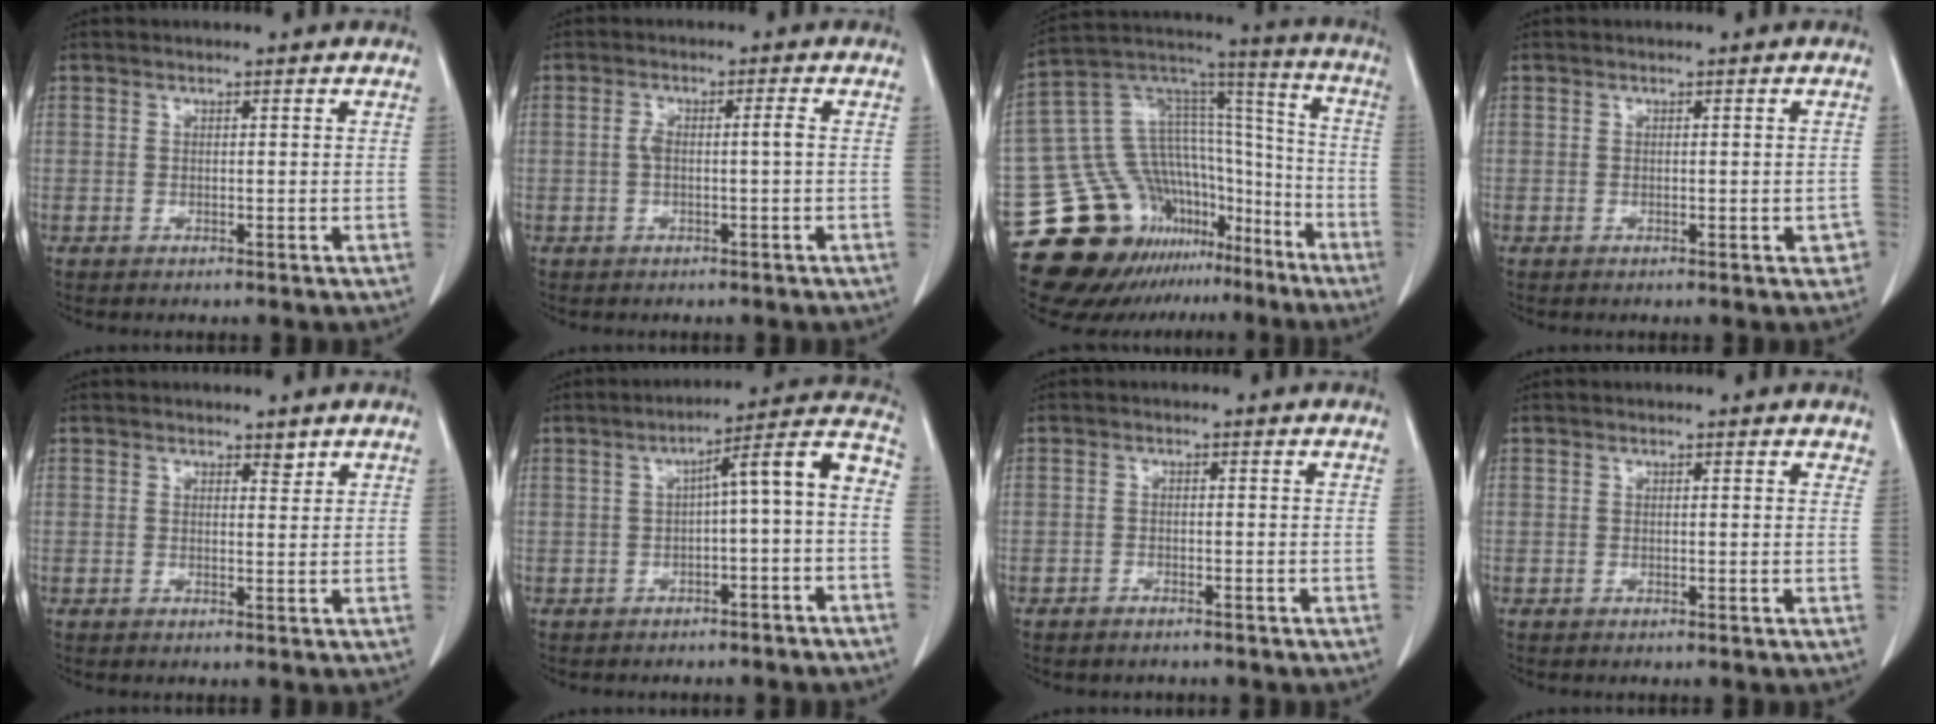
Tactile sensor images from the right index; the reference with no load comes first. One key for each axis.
{"total": 2.8, "fx": -0.2, "fy": 0.3, "fz": 2.7, "tx": -0.057, "ty": 0.009, "tz": -0.002}
{"total": 22.5, "fx": -15.2, "fy": 13.1, "fz": 10.1, "tx": -0.164, "ty": 0.085, "tz": -0.249}
{"total": 1.8, "fx": -0.6, "fy": 0.7, "fz": 1.6, "tx": -0.009, "ty": 0.004, "tz": -0.005}
{"total": 1.2, "fx": 1.0, "fy": 0.4, "fz": 0.5, "tx": -0.008, "ty": -0.007, "tz": 0.014}
{"total": 9.3, "fx": -1.5, "fy": 0.8, "fz": 9.1, "tx": -0.120, "ty": 0.038, "tz": -0.024}
{"total": 1.3, "fx": -1.2, "fy": 0.6, "fz": 0.1, "tx": -0.006, "ty": 0.001, "tz": -0.017}
{"total": 1.6, "fx": 1.4, "fy": 0.7, "fz": 0.6, "tx": -0.005, "ty": 0.001, "tz": 0.003}